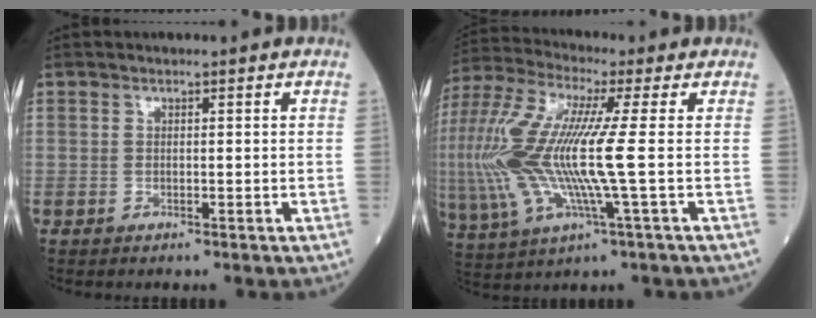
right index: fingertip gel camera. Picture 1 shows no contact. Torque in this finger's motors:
{"motor_torque": [1.96, -0.18, 1.05, 0.21]}